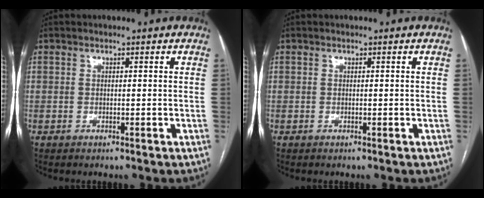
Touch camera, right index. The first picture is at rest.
{"total": 0.0}